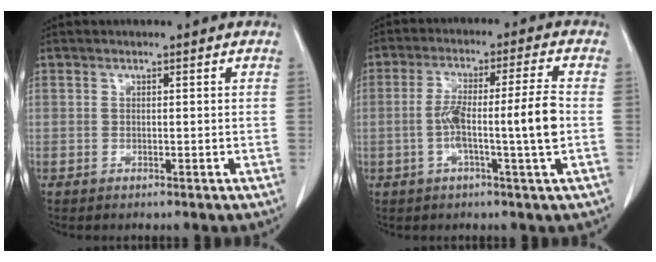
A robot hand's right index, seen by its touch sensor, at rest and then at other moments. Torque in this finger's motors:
{"motor_torque": [0.44, 0.00, 0.42, 0.08]}